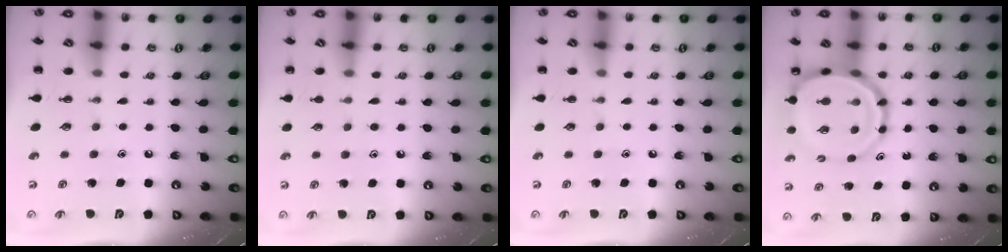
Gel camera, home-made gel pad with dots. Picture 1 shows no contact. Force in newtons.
{"total": 5.6, "press": 5.2, "slide": 2.1}
{"total": 0.0}
{"total": 14.1, "press": 13.5, "slide": 4.1}